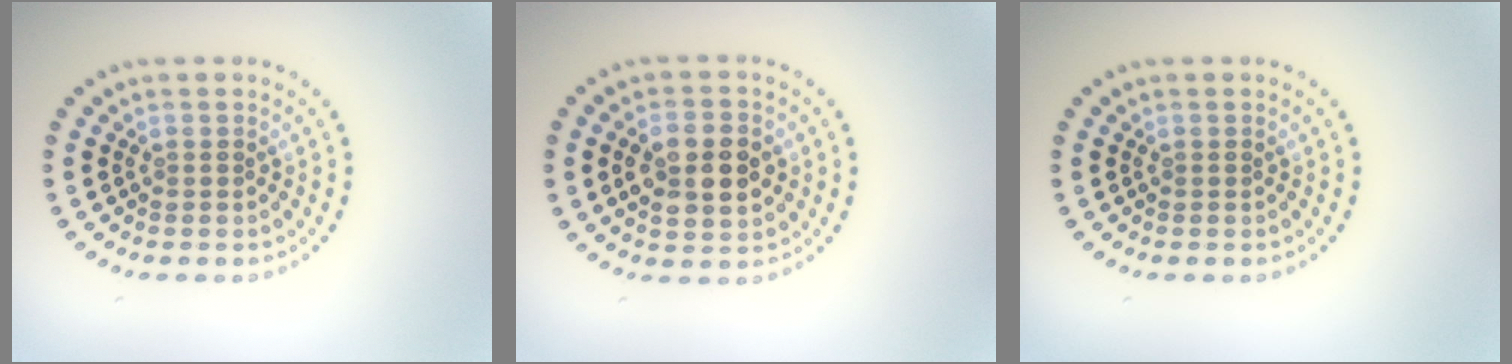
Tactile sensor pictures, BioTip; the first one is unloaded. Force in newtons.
{"total": 4.8, "press": 4.8, "slide": 0.2}
{"total": 0.0}